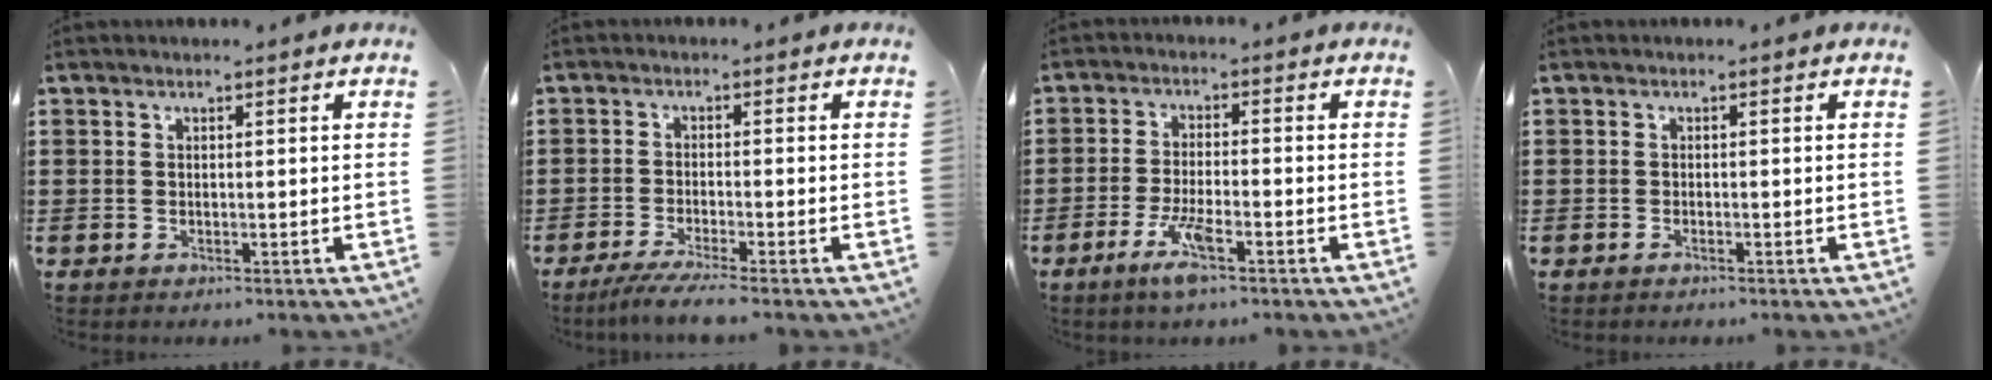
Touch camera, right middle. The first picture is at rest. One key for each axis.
{"total": 3.1, "fx": -2.6, "fy": -0.4, "fz": 1.7, "tx": -0.035, "ty": -0.010, "tz": -0.051}
{"total": 5.7, "fx": -3.1, "fy": 1.1, "fz": 4.7, "tx": -0.101, "ty": -0.008, "tz": -0.058}
{"total": 0.5, "fx": -0.4, "fy": 0.1, "fz": 0.3, "tx": -0.007, "ty": -0.002, "tz": -0.007}